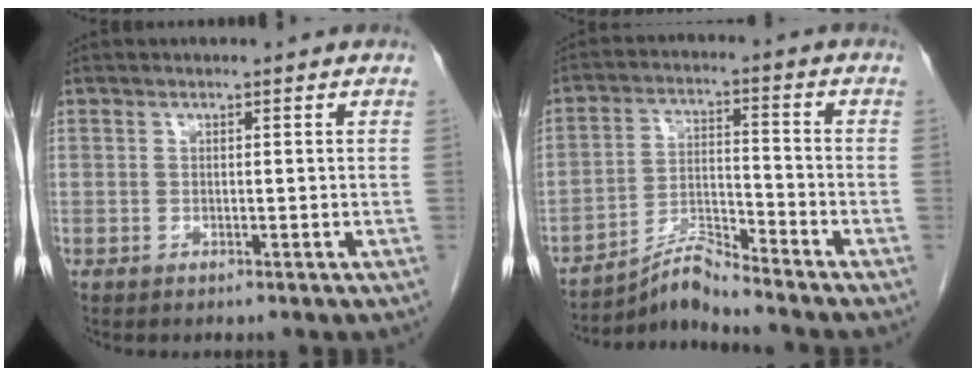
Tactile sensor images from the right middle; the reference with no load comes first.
{"total": 6.3, "force": [-6.1, -1.3, 1.2], "torque": [-0.033, -0.002, -0.110]}